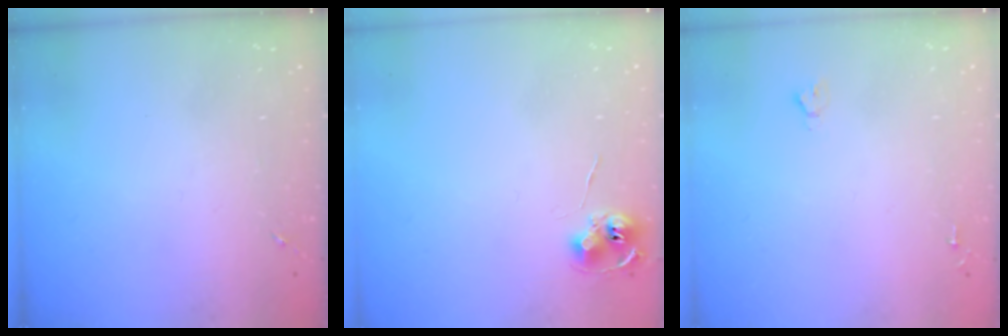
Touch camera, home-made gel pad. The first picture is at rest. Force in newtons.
{"total": 7.5, "press": 7.5, "slide": 0.5}
{"total": 1.9, "press": 1.9, "slide": 0.2}